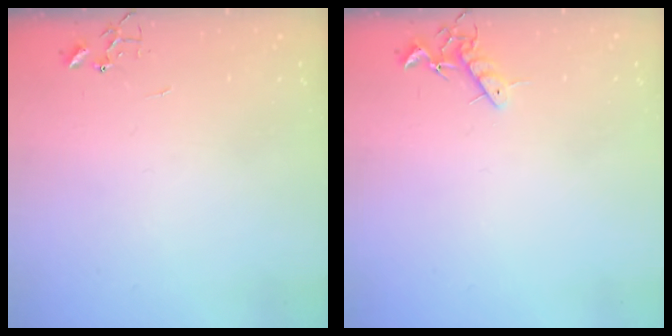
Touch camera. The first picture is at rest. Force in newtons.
{"total": 7.4, "press": 7.4, "slide": 0.9}